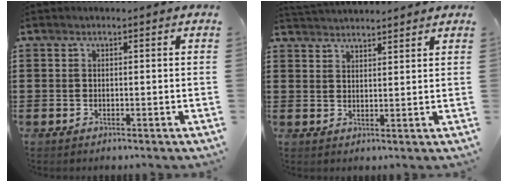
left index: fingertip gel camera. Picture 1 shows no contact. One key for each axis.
{"total": 2.7, "fx": 2.7, "fy": -0.1, "fz": 0.0, "tx": -0.008, "ty": -0.004, "tz": 0.052}